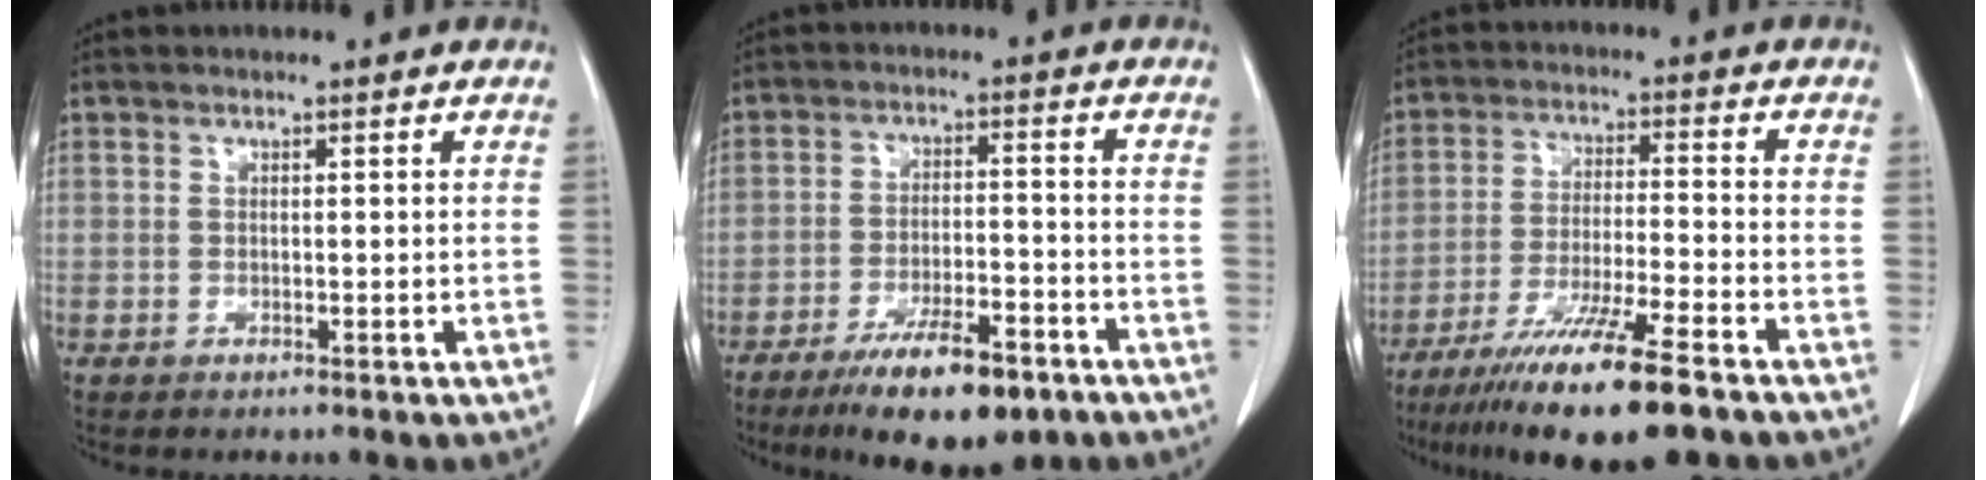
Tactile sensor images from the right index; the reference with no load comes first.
{"total": 12.1, "force": [-8.1, 3.0, 8.4], "torque": [-0.137, -0.015, -0.130]}
{"total": 14.5, "force": [-10.0, 0.4, 10.5], "torque": [-0.188, -0.042, -0.171]}